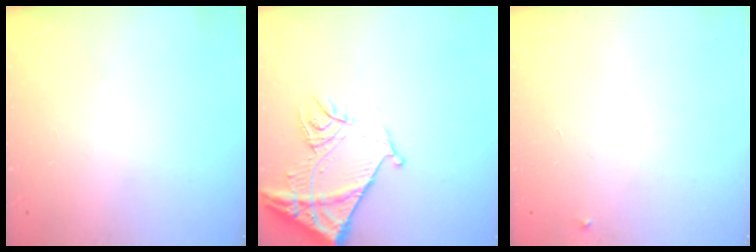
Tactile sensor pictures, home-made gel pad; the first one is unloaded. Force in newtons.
{"total": 13.7, "press": 13.6, "slide": 1.4}
{"total": 2.7, "press": 2.7, "slide": 0.2}